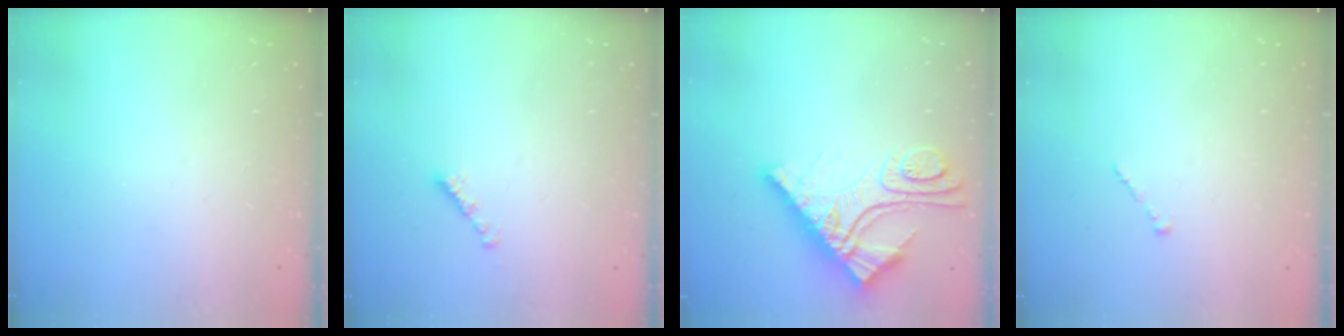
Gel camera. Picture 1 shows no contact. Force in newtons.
{"total": 2.2, "press": 2.1, "slide": 0.7}
{"total": 13.9, "press": 13.8, "slide": 1.4}
{"total": 0.0}